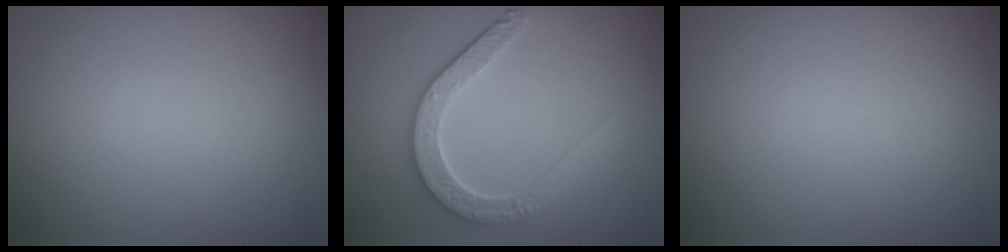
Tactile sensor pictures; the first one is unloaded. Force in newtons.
{"total": 4.3, "press": 3.6, "slide": 2.4}
{"total": 0.0}